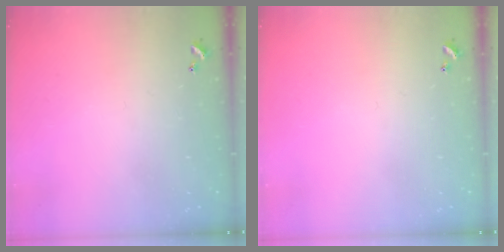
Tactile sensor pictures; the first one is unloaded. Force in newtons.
{"total": 0.0}